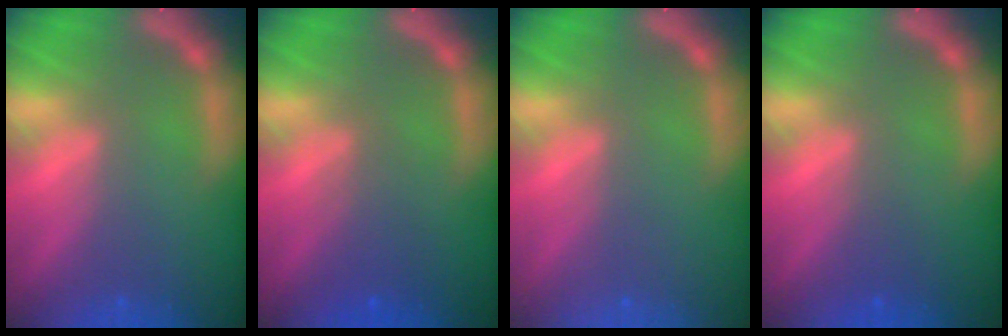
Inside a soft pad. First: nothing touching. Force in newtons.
{"total": 2.5}
{"total": 0.0}
{"total": 0.9}